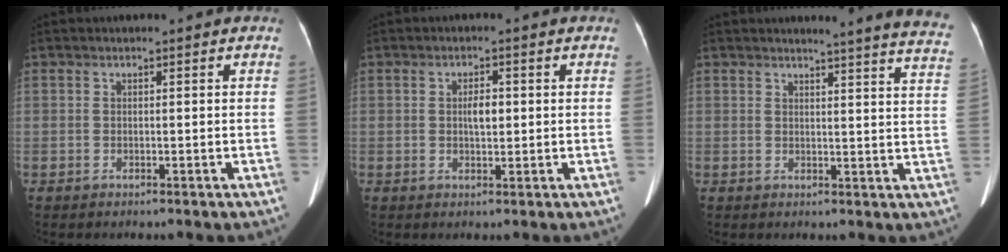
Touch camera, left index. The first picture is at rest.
{"total": 2.5, "force": [0.3, 1.1, 2.2], "torque": [-0.040, 0.004, 0.005]}
{"total": 13.6, "force": [13.0, -0.5, 4.1], "torque": [-0.040, -0.089, 0.118]}